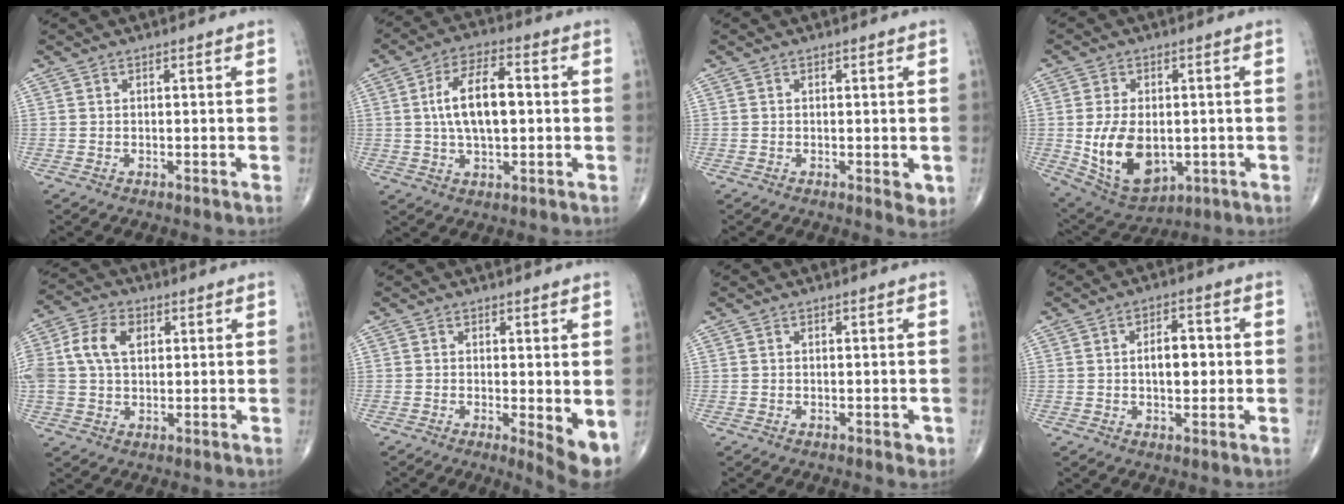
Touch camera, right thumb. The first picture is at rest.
{"total": 11.3, "force": [0.8, 5.3, 9.9], "torque": [-0.174, 0.012, 0.010]}
{"total": 2.4, "force": [-0.4, 1.0, 2.2], "torque": [-0.023, -0.006, -0.006]}
{"total": 13.7, "force": [-1.5, 8.6, 10.6], "torque": [-0.170, -0.007, -0.002]}
{"total": 11.4, "force": [2.5, 7.9, 7.9], "torque": [-0.171, 0.013, 0.044]}
{"total": 5.8, "force": [-0.6, 1.6, 5.5], "torque": [-0.078, -0.017, -0.010]}
{"total": 1.3, "force": [-0.3, 0.7, 1.0], "torque": [-0.009, -0.002, -0.004]}
{"total": 6.5, "force": [0.2, 3.5, 5.4], "torque": [-0.068, 0.010, -0.001]}